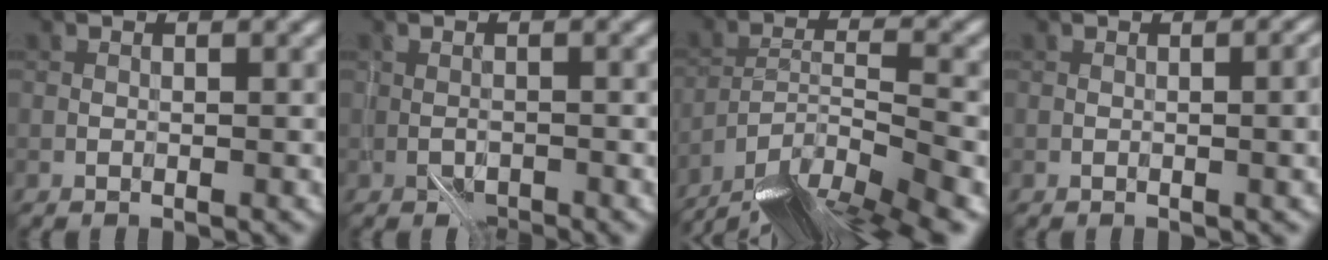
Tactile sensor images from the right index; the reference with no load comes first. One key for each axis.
{"total": 1.6, "fx": -1.0, "fy": 0.8, "fz": 0.9, "tx": -0.019, "ty": -0.001, "tz": -0.019}
{"total": 13.7, "fx": -11.7, "fy": 3.2, "fz": 6.4, "tx": -0.114, "ty": -0.018, "tz": -0.176}
{"total": 3.2, "fx": 0.0, "fy": 1.0, "fz": 3.1, "tx": -0.033, "ty": 0.005, "tz": -0.001}